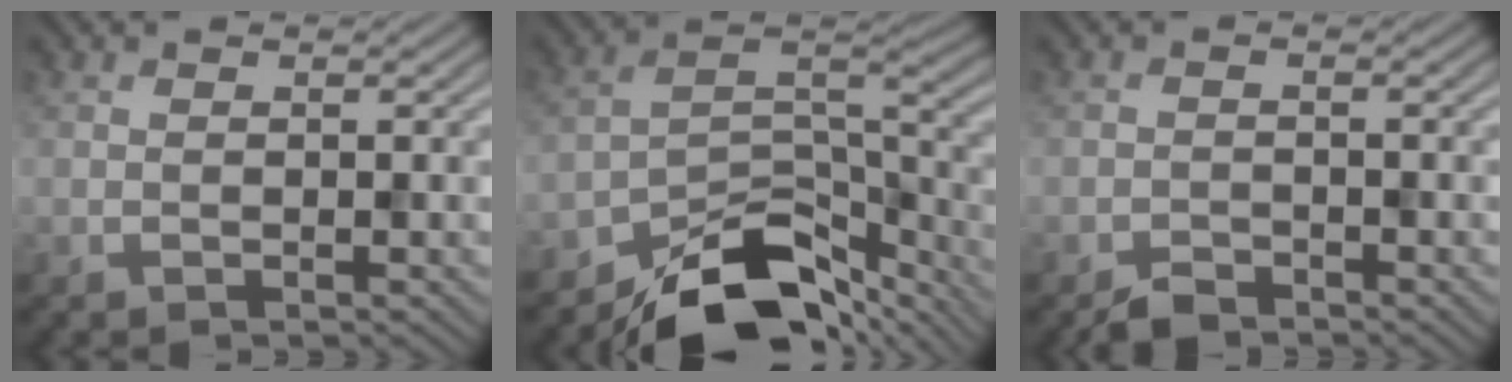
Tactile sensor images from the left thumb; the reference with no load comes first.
{"total": 11.6, "force": [-9.7, 4.3, 4.8], "torque": [-0.066, 0.000, -0.170]}
{"total": 2.0, "force": [-1.8, 0.5, 0.5], "torque": [-0.007, 0.002, -0.036]}